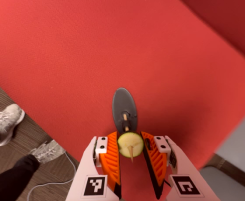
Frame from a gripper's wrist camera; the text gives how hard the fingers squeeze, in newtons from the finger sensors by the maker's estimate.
{"total": 8.3, "left": 8.4, "right": 8.2}